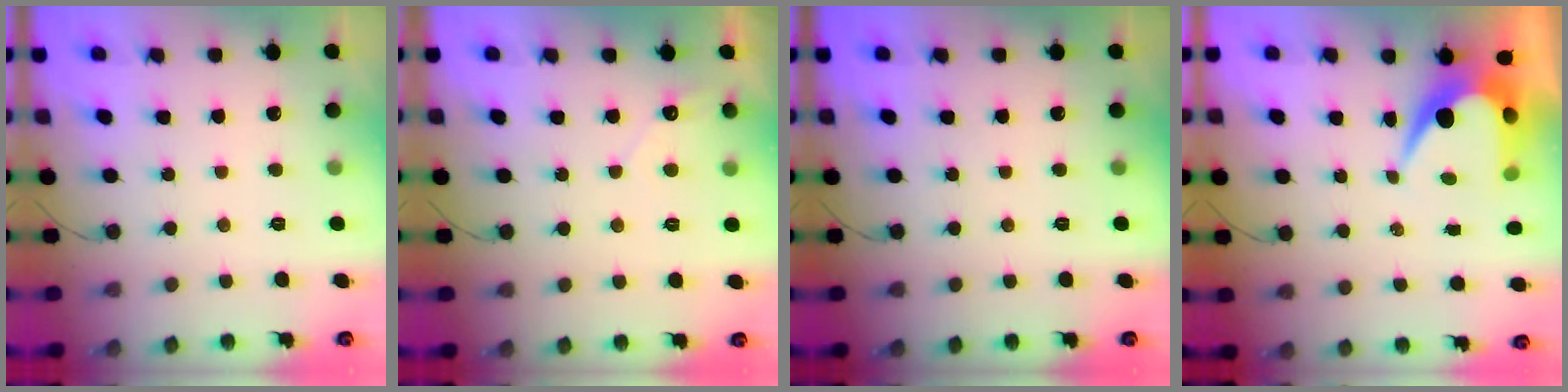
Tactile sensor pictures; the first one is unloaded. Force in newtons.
{"total": 2.8, "press": 2.8, "slide": 0.1}
{"total": 0.0}
{"total": 8.2, "press": 8.1, "slide": 0.5}